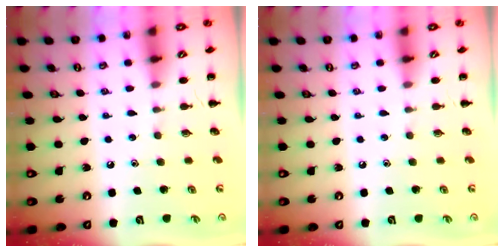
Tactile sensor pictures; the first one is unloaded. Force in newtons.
{"total": 0.0}